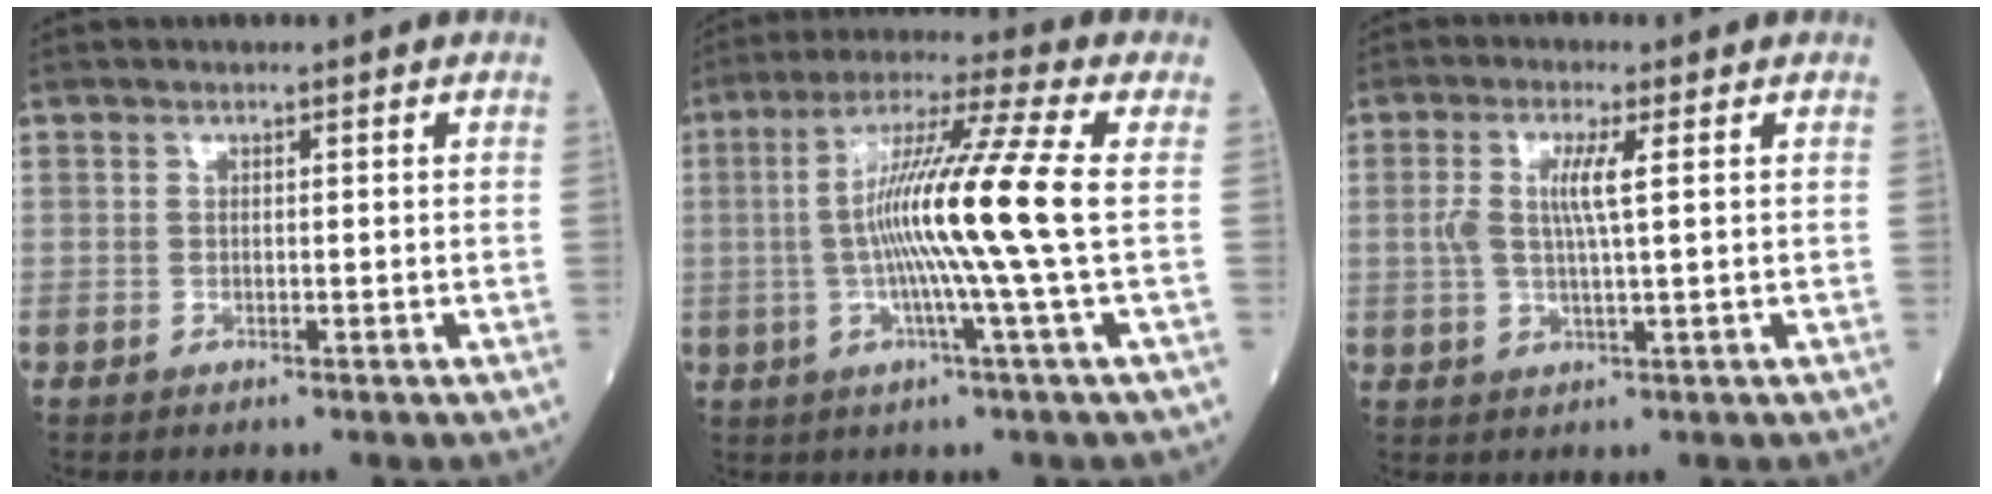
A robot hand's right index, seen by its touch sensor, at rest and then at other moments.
{"total": 13.8, "force": [-0.5, -2.5, 13.5], "torque": [-0.243, 0.001, -0.016]}
{"total": 4.6, "force": [0.9, 0.4, 4.5], "torque": [-0.101, 0.004, 0.019]}